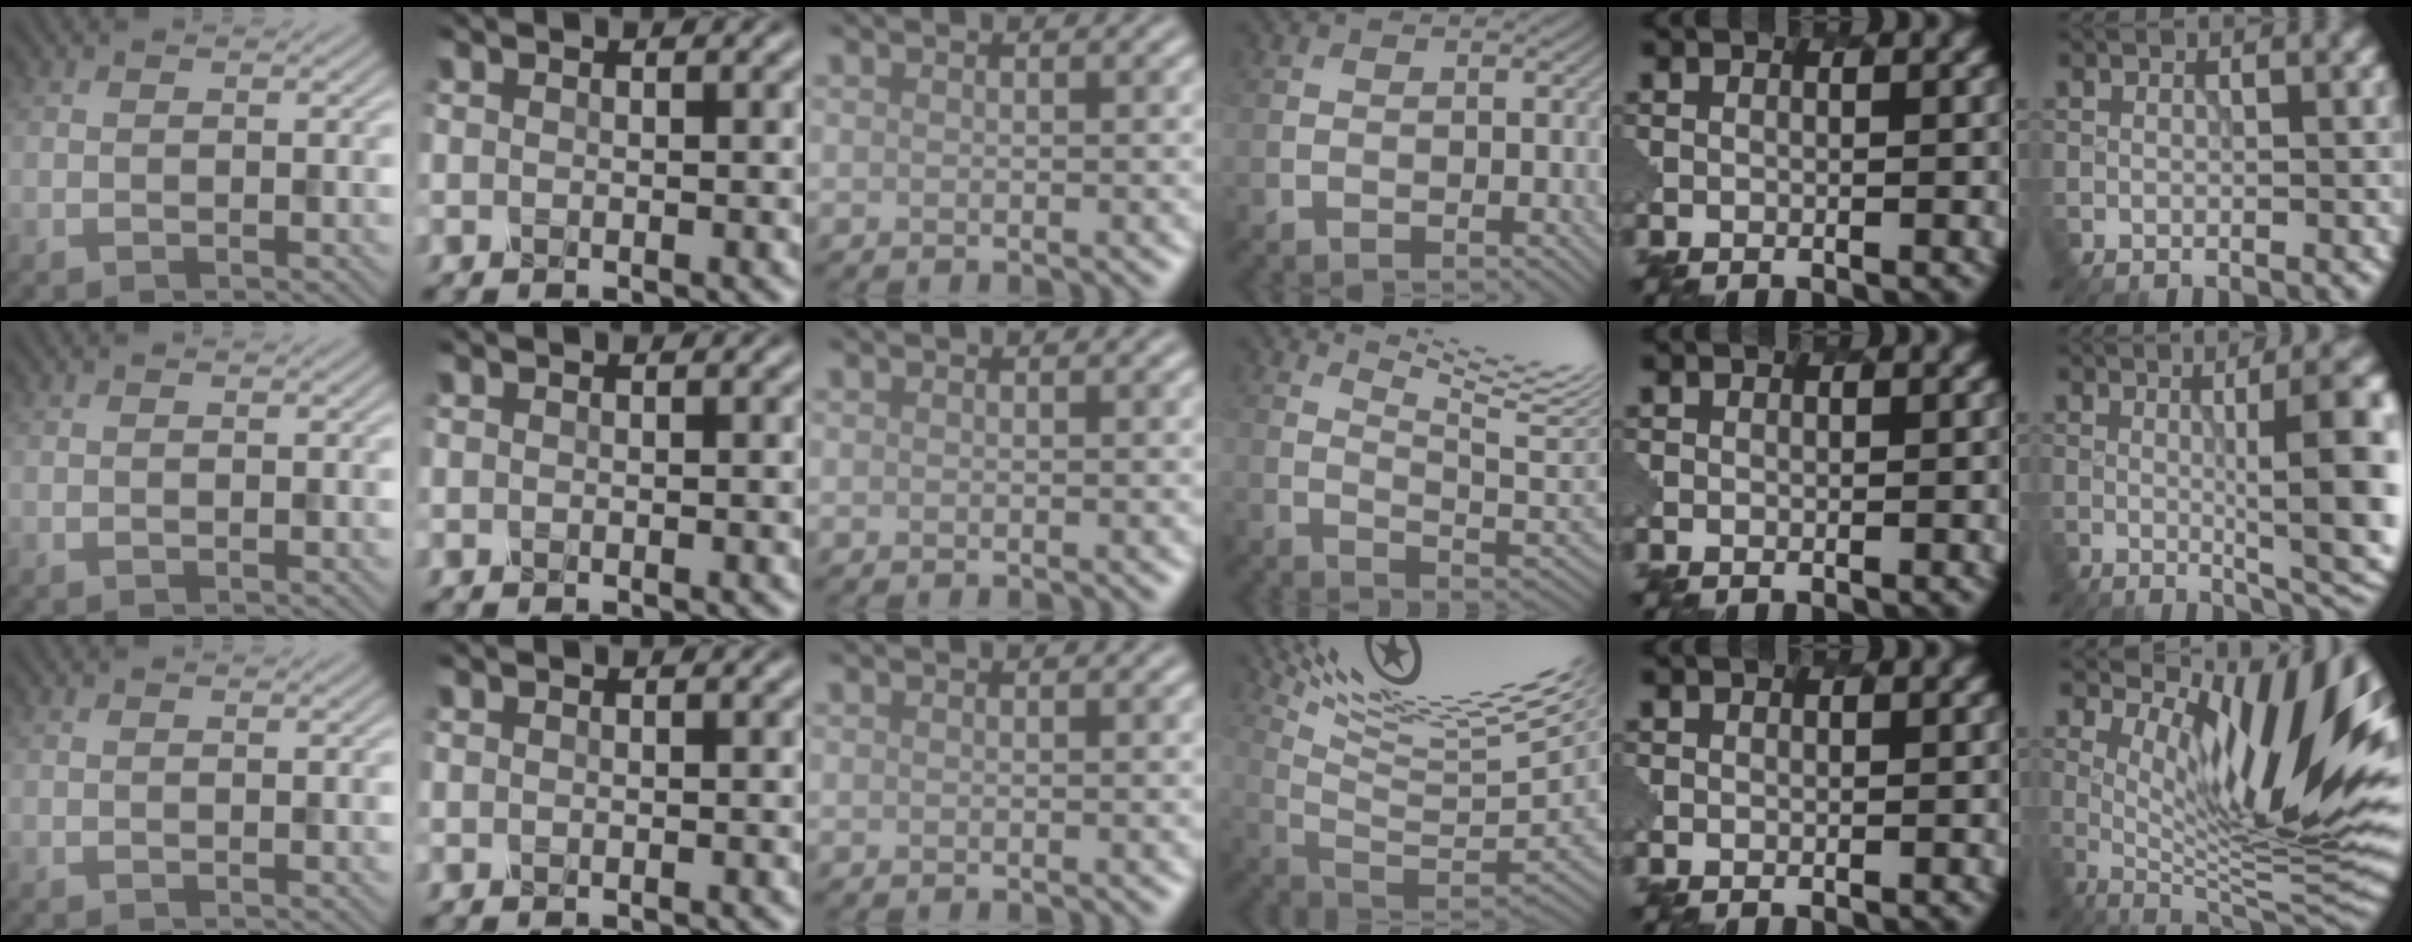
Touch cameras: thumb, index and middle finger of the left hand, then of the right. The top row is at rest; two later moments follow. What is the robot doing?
{"motion": "dispense", "object": "syringe"}